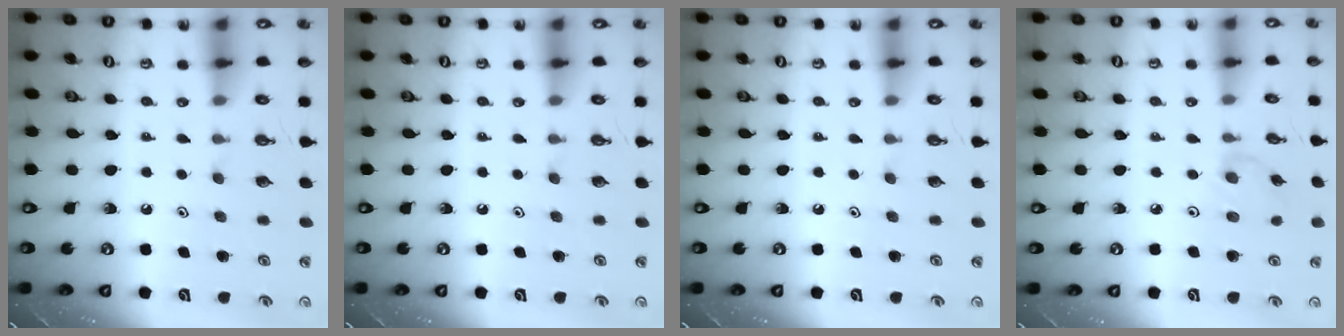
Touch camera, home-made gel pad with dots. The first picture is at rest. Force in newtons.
{"total": 0.0}
{"total": 0.0}
{"total": 2.1, "press": 2.1, "slide": 0.4}